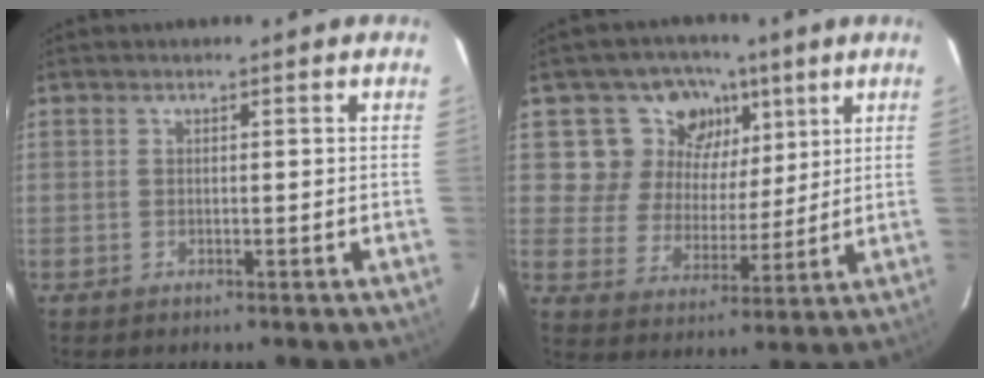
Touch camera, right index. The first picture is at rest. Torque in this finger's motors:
{"motor_torque": [0.45, 0.44, 0.22, 0.00]}